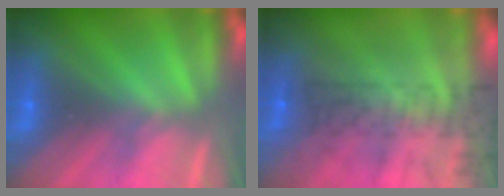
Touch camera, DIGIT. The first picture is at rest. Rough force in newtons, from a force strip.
{"total": 9.2}